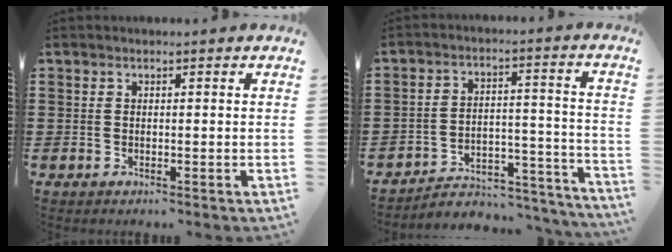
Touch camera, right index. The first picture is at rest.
{"total": 4.2, "force": [-3.9, 1.4, 1.0], "torque": [-0.019, 0.005, -0.082]}